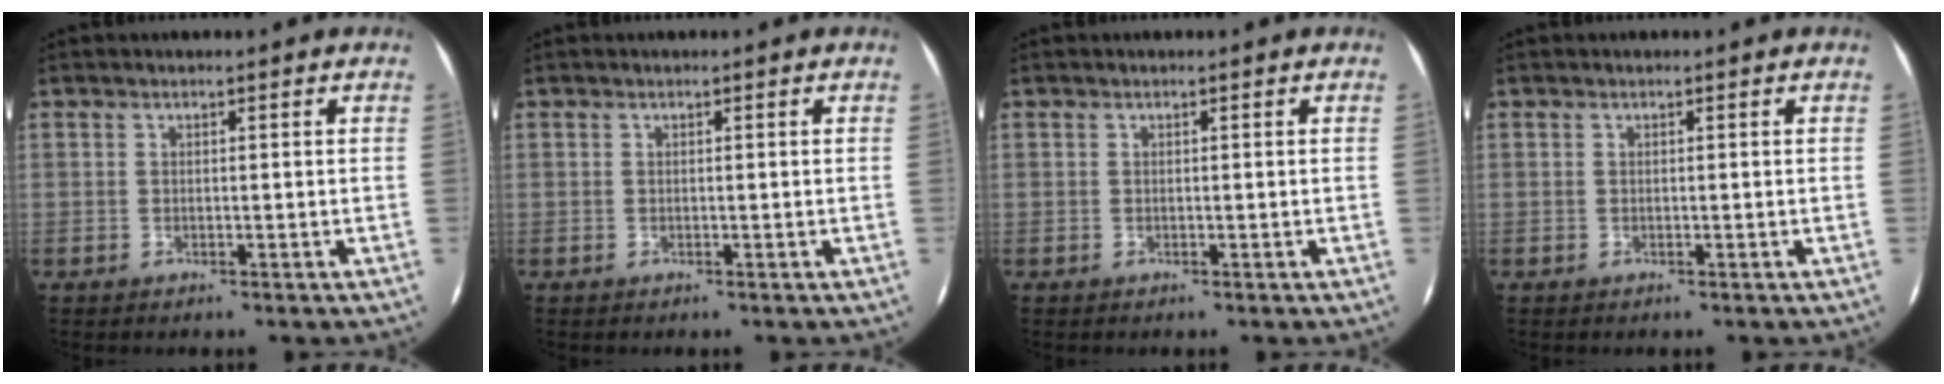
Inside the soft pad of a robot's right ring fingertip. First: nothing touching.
{"total": 0.0}
{"total": 0.0}
{"total": 0.0}